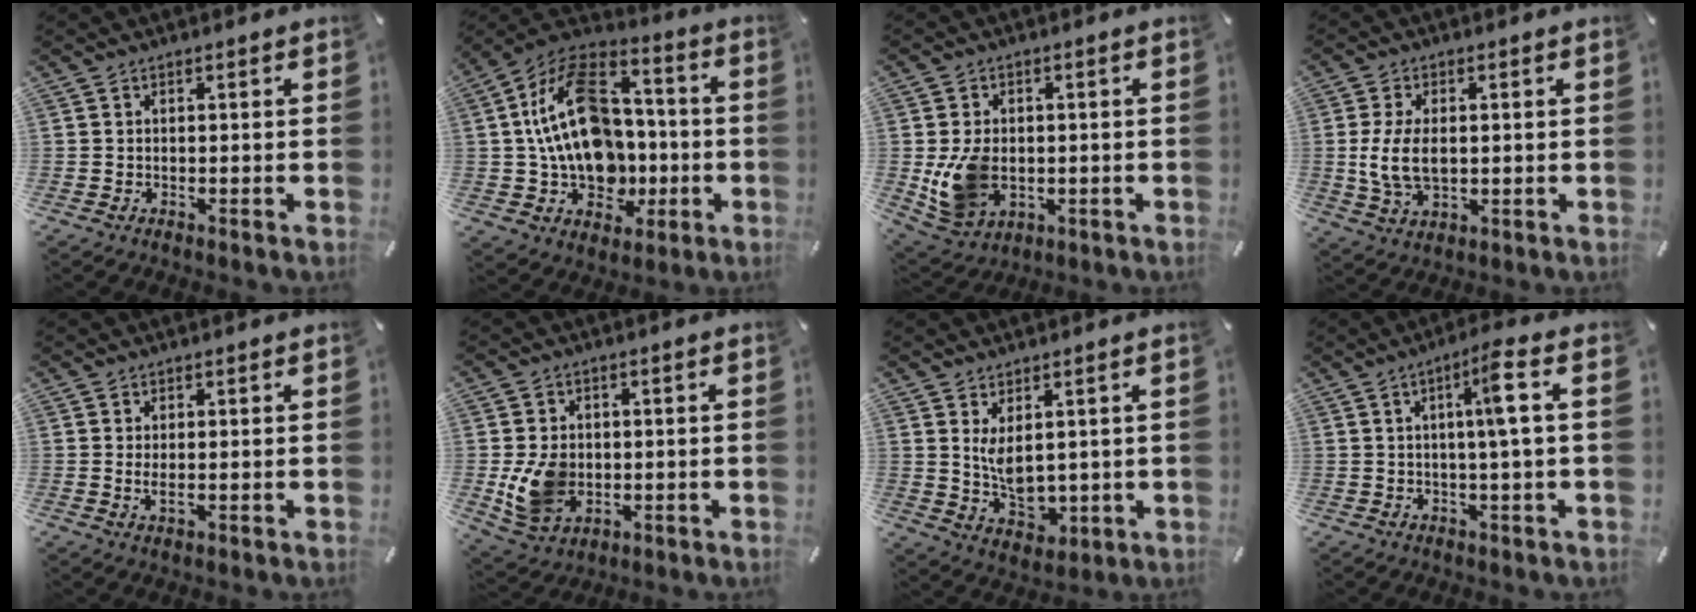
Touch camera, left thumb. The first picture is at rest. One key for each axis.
{"total": 22.7, "fx": 0.8, "fy": 16.8, "fz": 15.3, "tx": -0.287, "ty": -0.001, "tz": 0.022}
{"total": 9.4, "fx": -0.9, "fy": 7.6, "fz": 5.5, "tx": -0.118, "ty": 0.006, "tz": -0.013}
{"total": 9.0, "fx": 0.6, "fy": 5.4, "fz": 7.1, "tx": -0.166, "ty": 0.003, "tz": 0.008}
{"total": 2.2, "fx": 0.2, "fy": 0.8, "fz": 2.0, "tx": -0.040, "ty": -0.006, "tz": -0.002}
{"total": 9.7, "fx": -0.9, "fy": 8.1, "fz": 5.3, "tx": -0.110, "ty": 0.003, "tz": -0.014}
{"total": 6.7, "fx": 2.3, "fy": 4.1, "fz": 4.8, "tx": -0.084, "ty": -0.021, "tz": 0.040}
{"total": 8.4, "fx": 1.9, "fy": 0.3, "fz": 8.2, "tx": -0.143, "ty": -0.003, "tz": 0.022}